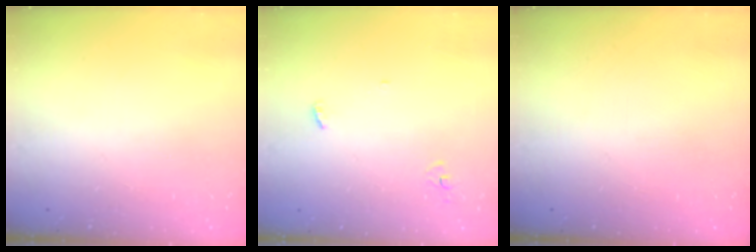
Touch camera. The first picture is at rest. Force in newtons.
{"total": 3.3, "press": 3.2, "slide": 0.3}
{"total": 0.0}